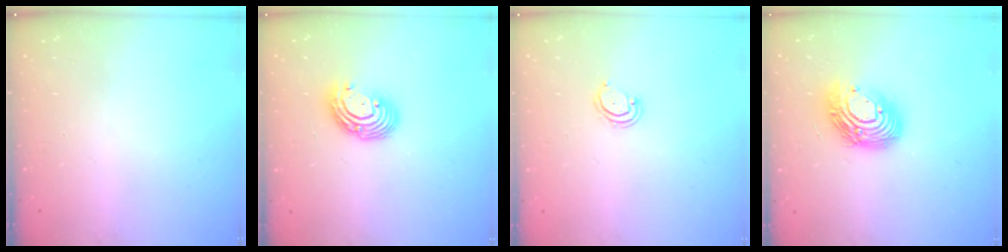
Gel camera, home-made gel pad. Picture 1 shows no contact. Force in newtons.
{"total": 9.0, "press": 8.8, "slide": 1.7}
{"total": 3.8, "press": 3.8, "slide": 0.4}
{"total": 14.9, "press": 14.9, "slide": 1.3}